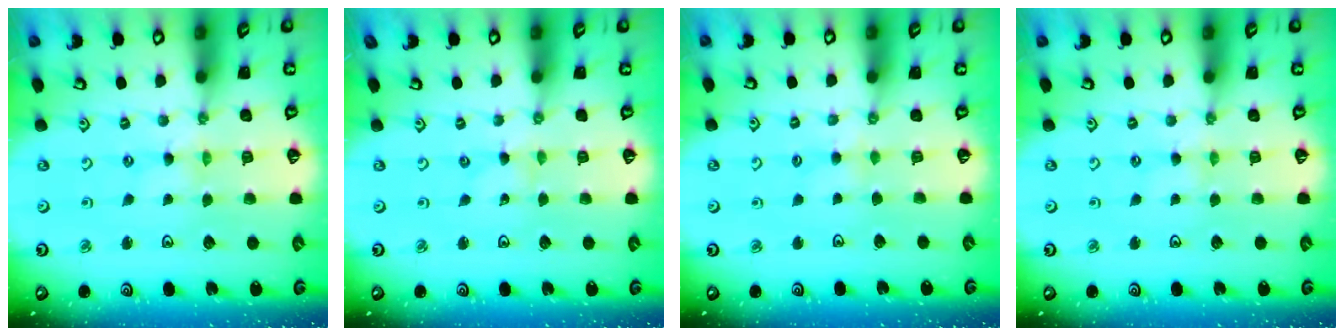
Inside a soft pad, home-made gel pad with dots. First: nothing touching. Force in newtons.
{"total": 0.0}
{"total": 2.7, "press": 2.6, "slide": 0.5}
{"total": 1.6, "press": 1.5, "slide": 0.4}